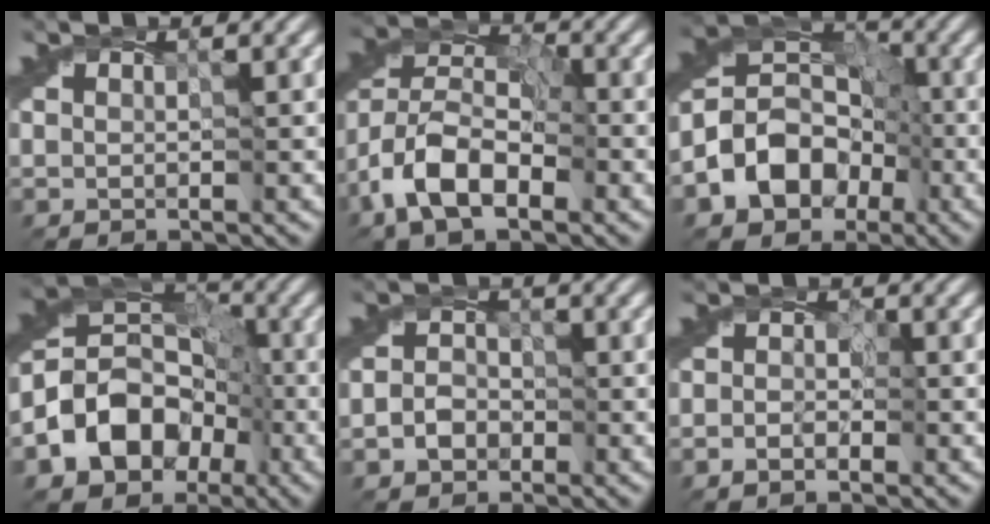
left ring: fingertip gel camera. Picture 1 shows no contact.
{"total": 8.9, "force": [-4.6, 4.6, 6.1], "torque": [-0.114, 0.005, -0.096]}
{"total": 8.1, "force": [-3.0, 6.2, 4.3], "torque": [-0.065, 0.010, -0.066]}
{"total": 9.4, "force": [-3.3, 7.2, 5.1], "torque": [-0.079, 0.010, -0.068]}
{"total": 2.2, "force": [-1.0, 1.7, 1.0], "torque": [-0.020, 0.000, -0.021]}
{"total": 2.1, "force": [-0.8, 1.3, 1.5], "torque": [-0.010, 0.000, -0.018]}